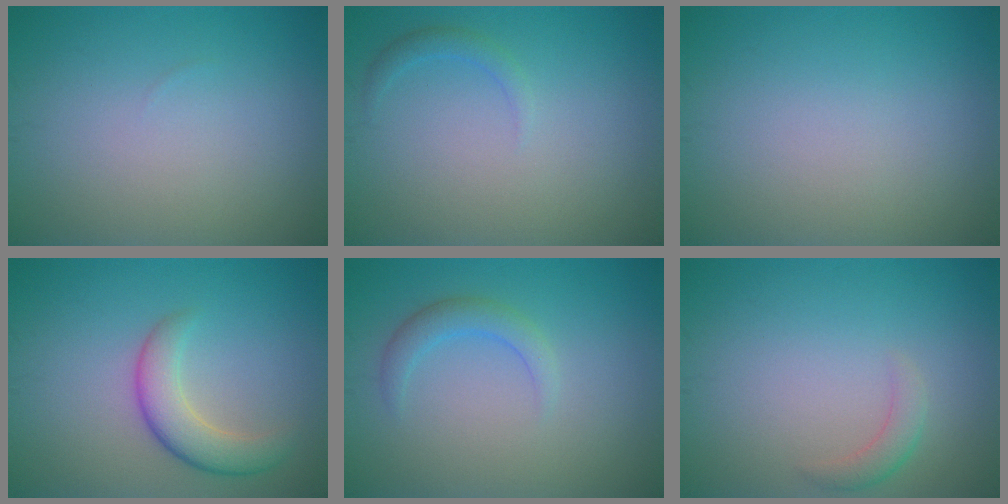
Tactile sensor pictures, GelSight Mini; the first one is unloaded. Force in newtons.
{"total": 1.1, "press": 1.1, "slide": 0.0}
{"total": 0.0}
{"total": 3.8, "press": 3.8, "slide": 0.2}
{"total": 2.0, "press": 2.0, "slide": 0.1}
{"total": 1.5, "press": 1.5, "slide": 0.1}